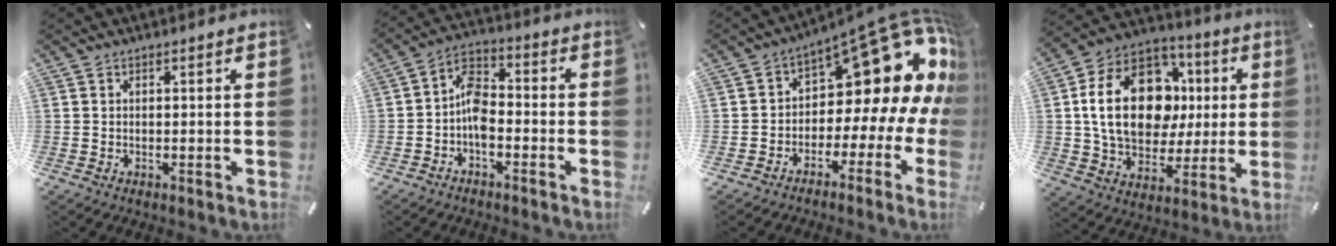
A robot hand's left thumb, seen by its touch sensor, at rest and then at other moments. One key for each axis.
{"total": 7.8, "fx": -2.9, "fy": 4.8, "fz": 5.5, "tx": -0.113, "ty": 0.018, "tz": -0.052}
{"total": 15.9, "fx": 8.0, "fy": 8.5, "fz": 10.8, "tx": -0.128, "ty": -0.079, "tz": 0.128}
{"total": 22.7, "fx": 2.7, "fy": 16.3, "fz": 15.6, "tx": -0.296, "ty": 0.006, "tz": 0.049}